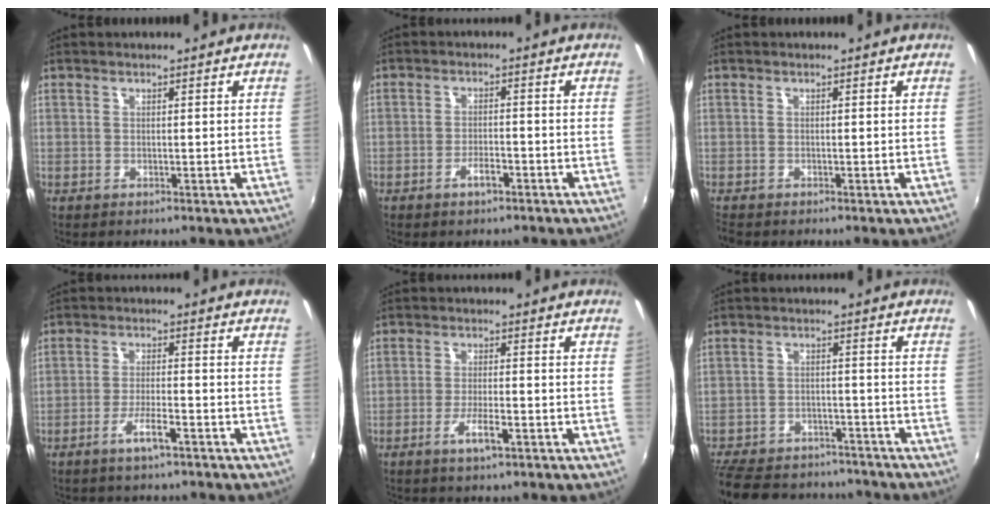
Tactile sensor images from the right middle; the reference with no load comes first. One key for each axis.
{"total": 3.2, "fx": -2.2, "fy": 1.2, "fz": 2.0, "tx": -0.045, "ty": -0.001, "tz": -0.037}
{"total": 1.1, "fx": -1.0, "fy": 0.2, "fz": 0.5, "tx": -0.012, "ty": -0.005, "tz": -0.016}
{"total": 4.5, "fx": -3.3, "fy": 0.8, "fz": 2.9, "tx": -0.067, "ty": -0.001, "tz": -0.058}
{"total": 4.1, "fx": -2.6, "fy": 0.7, "fz": 3.1, "tx": -0.069, "ty": -0.005, "tz": -0.048}
{"total": 21.7, "fx": -17.8, "fy": 9.6, "fz": 7.9, "tx": -0.199, "ty": 0.017, "tz": -0.244}